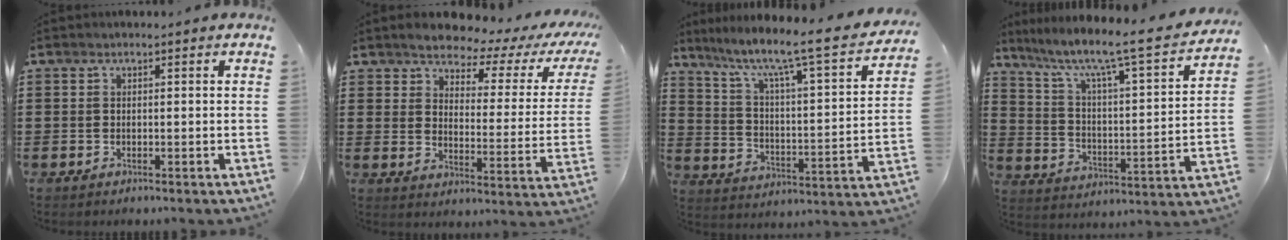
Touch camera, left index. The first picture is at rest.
{"total": 4.3, "force": [4.0, 0.8, 1.5], "torque": [-0.047, -0.033, 0.060]}
{"total": 7.8, "force": [6.0, 0.3, 5.0], "torque": [-0.113, -0.056, 0.087]}
{"total": 7.2, "force": [5.6, 0.5, 4.5], "torque": [-0.112, -0.050, 0.082]}